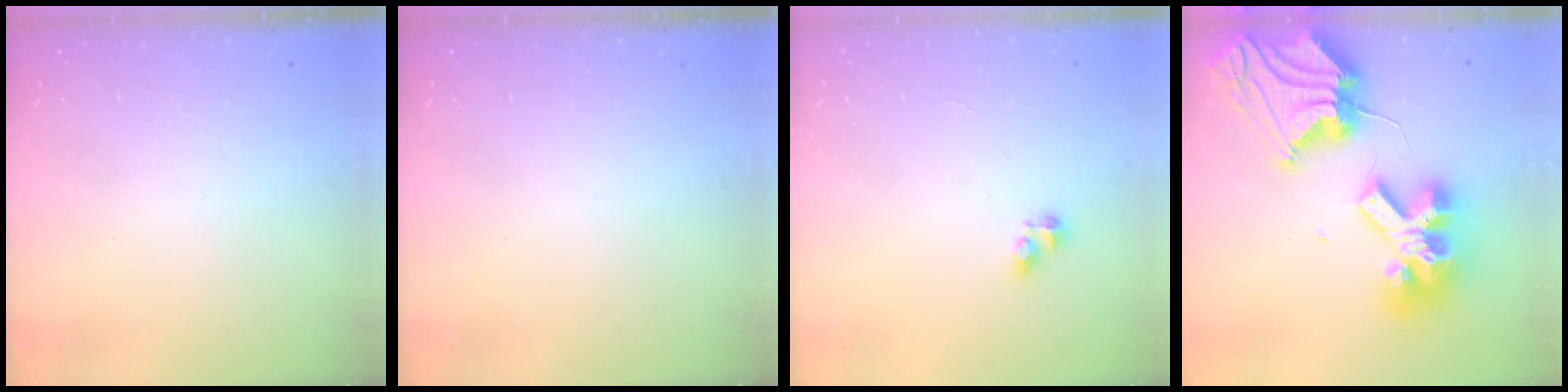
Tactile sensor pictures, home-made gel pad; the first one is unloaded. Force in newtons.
{"total": 0.0}
{"total": 4.1, "press": 4.1, "slide": 0.6}
{"total": 24.9, "press": 24.7, "slide": 3.0}